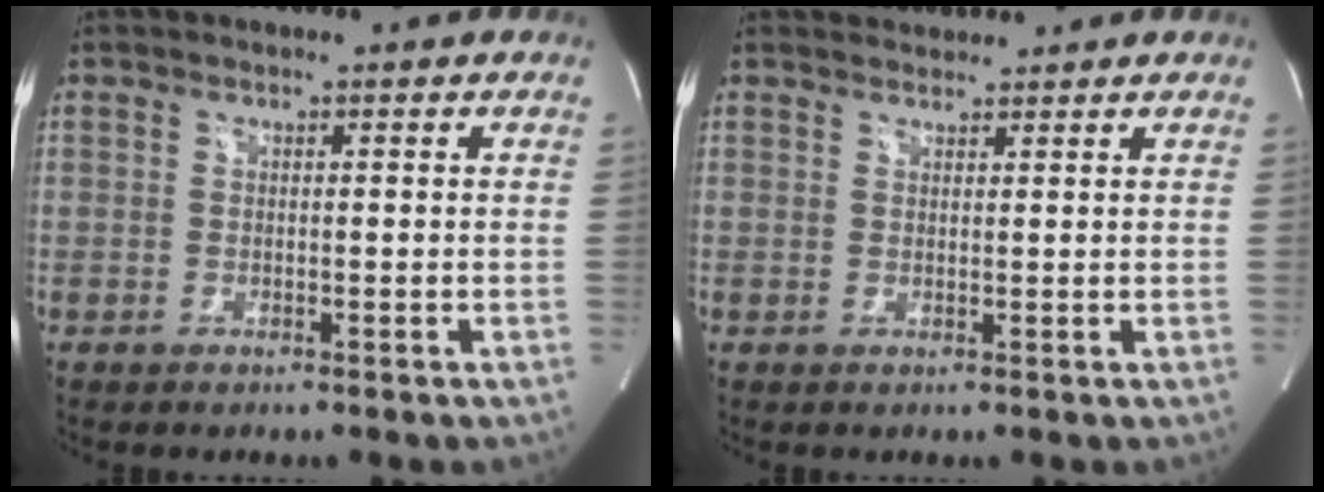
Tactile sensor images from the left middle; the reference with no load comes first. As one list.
[{"total": 2.2, "force": [2.1, 0.3, -0.3], "torque": [-0.003, 0.019, 0.040]}]